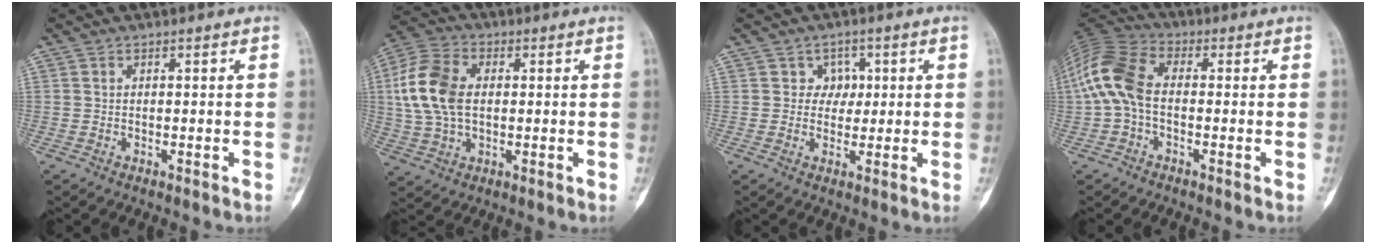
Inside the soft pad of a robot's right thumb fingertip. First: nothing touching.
{"total": 13.3, "force": [1.1, 8.6, 10.0], "torque": [-0.205, 0.015, 0.019]}
{"total": 3.6, "force": [0.9, 3.3, 1.2], "torque": [0.014, 0.003, 0.007]}
{"total": 11.6, "force": [-0.6, 7.1, 9.1], "torque": [-0.198, 0.030, -0.024]}